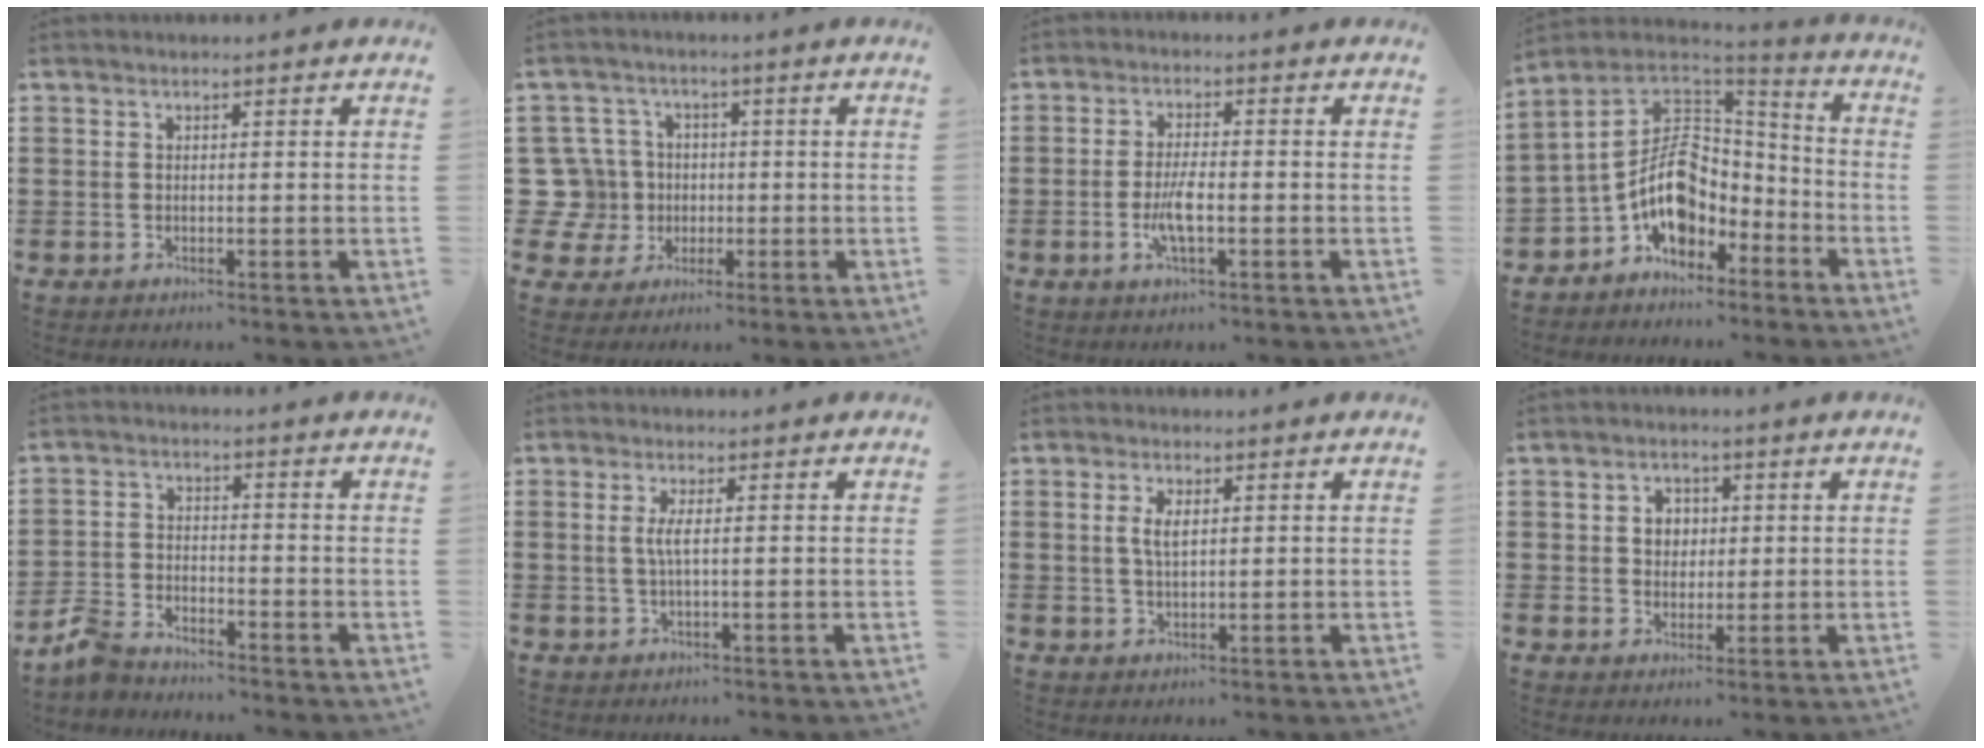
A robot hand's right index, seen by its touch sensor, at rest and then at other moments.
{"total": 8.6, "force": [-0.1, 8.1, 2.8], "torque": [-0.117, 0.014, 0.000]}
{"total": 4.4, "force": [-1.3, 1.1, 4.1], "torque": [-0.089, -0.004, -0.028]}
{"total": 11.2, "force": [-2.9, 7.6, 7.8], "torque": [-0.184, 0.000, -0.059]}
{"total": 4.7, "force": [-4.4, 1.2, 1.2], "torque": [-0.050, -0.004, -0.095]}
{"total": 2.4, "force": [0.1, 0.1, 2.4], "torque": [-0.055, -0.008, -0.001]}
{"total": 3.1, "force": [0.7, 1.2, 2.8], "torque": [-0.058, 0.006, 0.011]}
{"total": 3.2, "force": [0.5, 2.8, 1.4], "torque": [-0.038, 0.011, 0.006]}